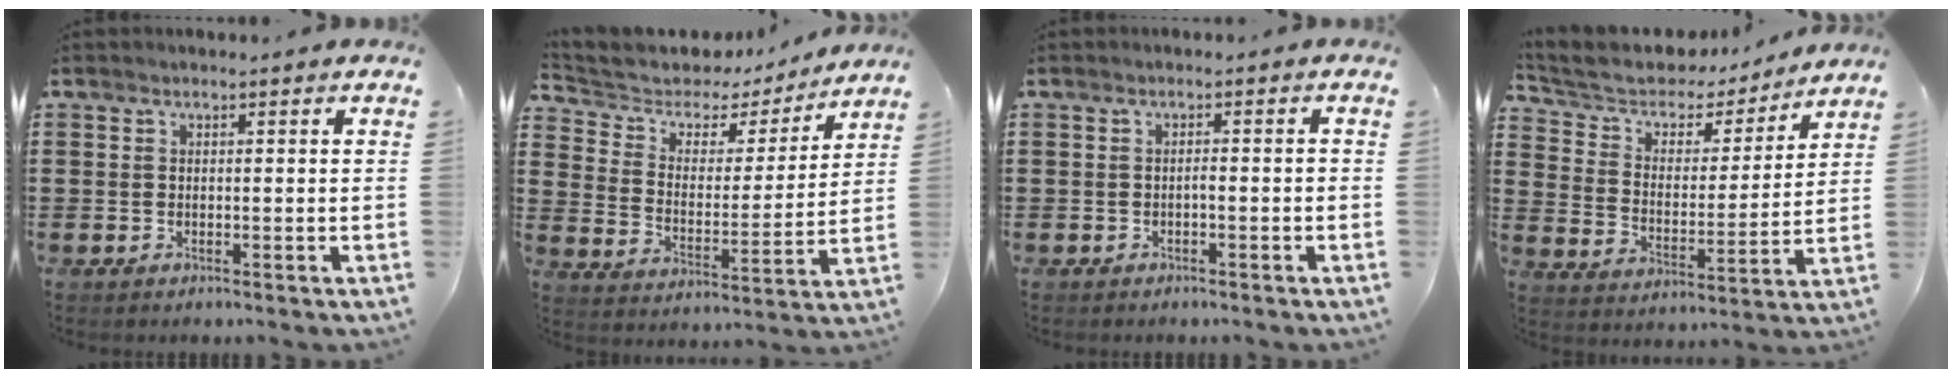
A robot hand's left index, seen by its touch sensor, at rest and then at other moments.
{"total": 4.4, "force": [3.5, 2.7, 0.4], "torque": [-0.041, -0.025, 0.053]}
{"total": 0.9, "force": [-0.6, 0.1, 0.7], "torque": [-0.015, -0.002, -0.013]}
{"total": 6.2, "force": [5.5, 2.6, 1.2], "torque": [-0.060, -0.036, 0.092]}